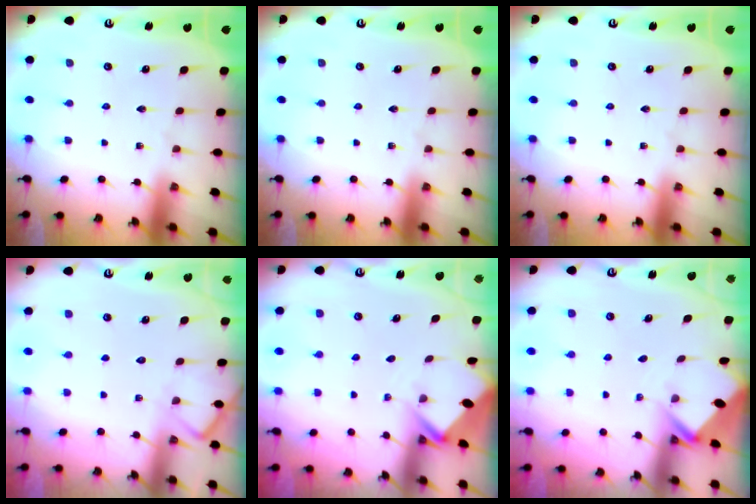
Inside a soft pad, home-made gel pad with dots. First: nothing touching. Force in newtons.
{"total": 0.0}
{"total": 0.0}
{"total": 6.0, "press": 6.0, "slide": 0.8}
{"total": 2.8, "press": 2.8, "slide": 0.2}
{"total": 2.6, "press": 2.6, "slide": 0.2}